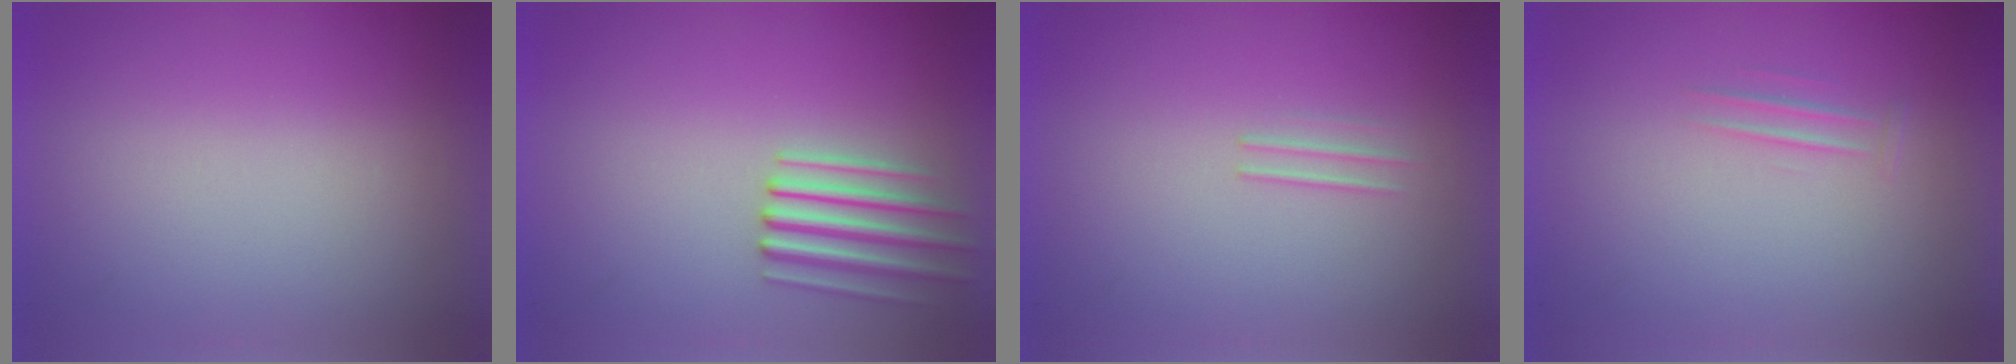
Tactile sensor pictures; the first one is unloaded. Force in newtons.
{"total": 2.8}
{"total": 1.2}
{"total": 1.1}